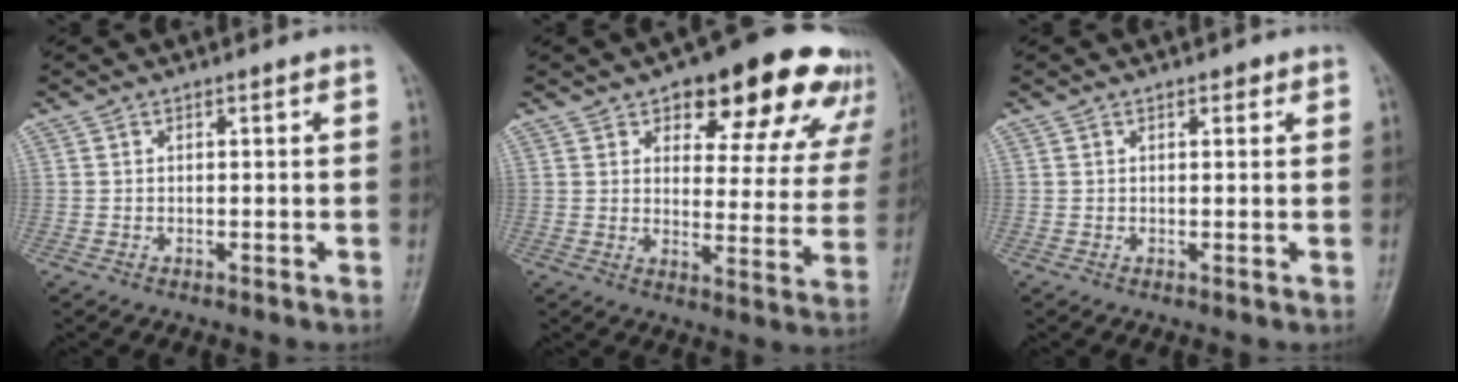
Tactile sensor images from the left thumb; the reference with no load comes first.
{"total": 20.7, "force": [13.2, 9.4, 12.9], "torque": [-0.112, -0.038, 0.161]}
{"total": 1.3, "force": [0.8, 0.7, 0.7], "torque": [-0.003, -0.003, 0.008]}